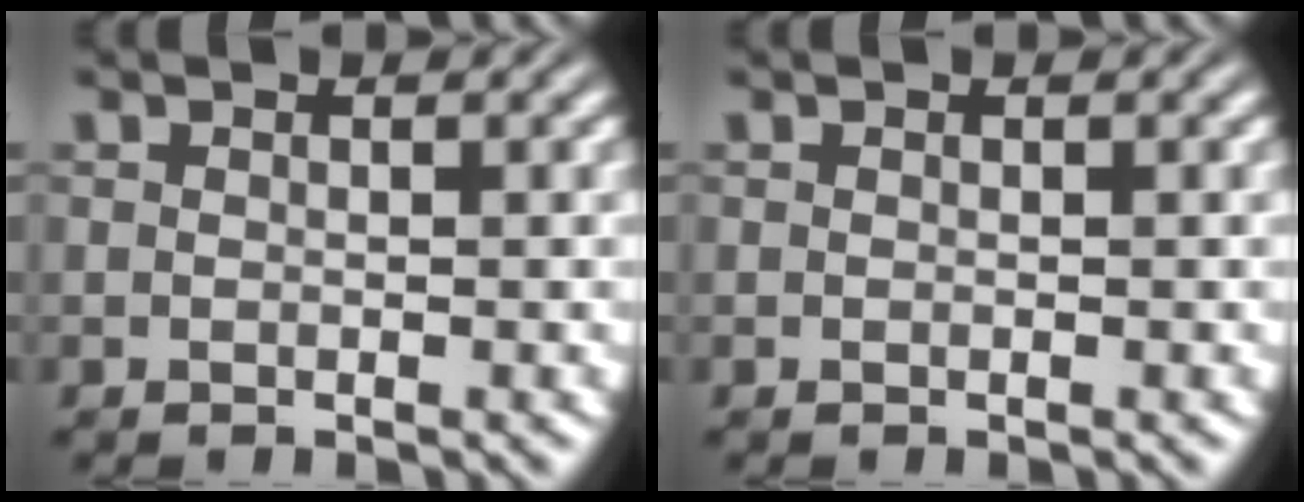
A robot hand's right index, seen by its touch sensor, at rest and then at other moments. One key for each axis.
{"total": 0.0}